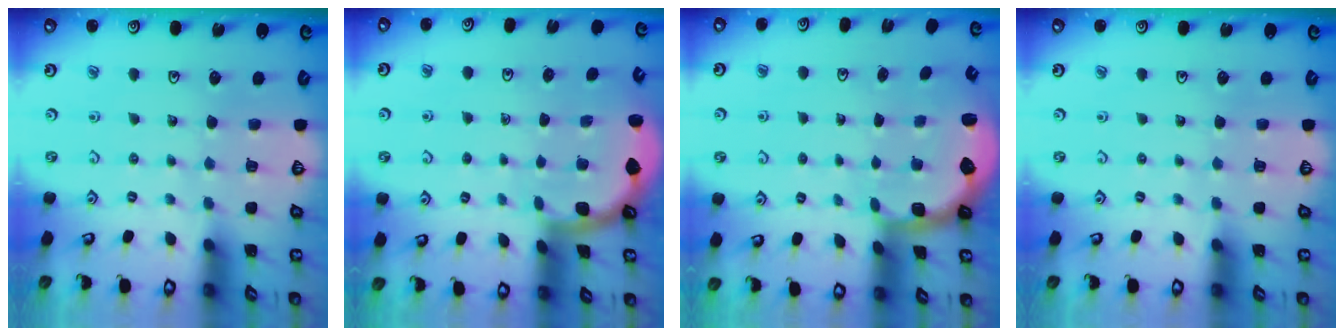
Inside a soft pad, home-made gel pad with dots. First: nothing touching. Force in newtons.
{"total": 1.8, "press": 1.7, "slide": 0.0}
{"total": 2.8, "press": 1.7, "slide": 2.2}
{"total": 0.0}